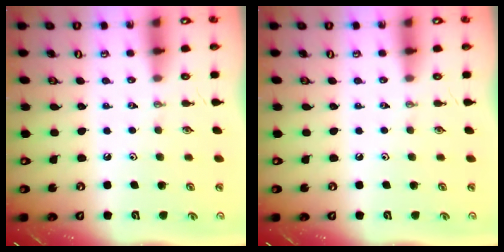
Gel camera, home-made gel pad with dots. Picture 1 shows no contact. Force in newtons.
{"total": 0.0}